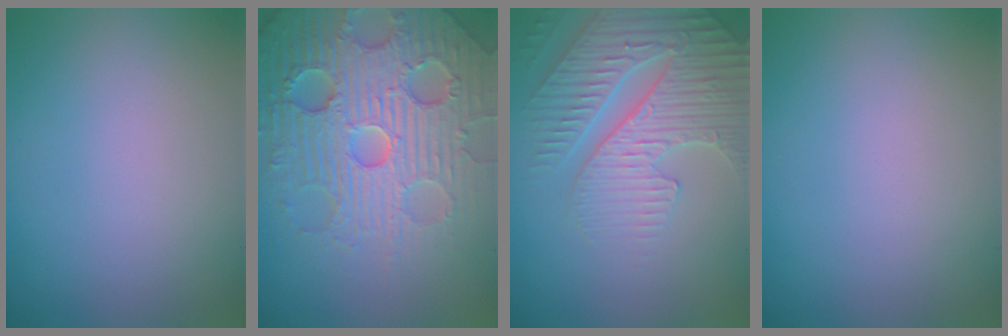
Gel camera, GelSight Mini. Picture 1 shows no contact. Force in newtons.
{"total": 7.9, "press": 7.7, "slide": 1.6}
{"total": 5.0, "press": 4.8, "slide": 1.2}
{"total": 0.0}